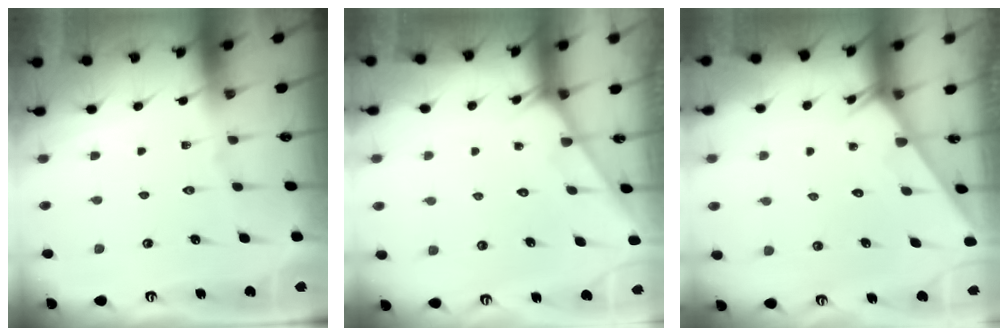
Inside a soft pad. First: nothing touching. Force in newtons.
{"total": 2.0, "press": 2.0, "slide": 0.1}
{"total": 1.8, "press": 1.8, "slide": 0.1}